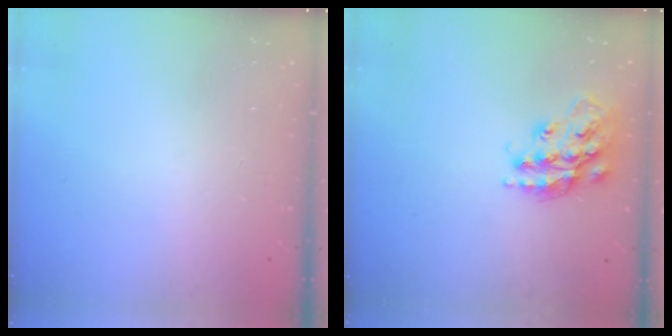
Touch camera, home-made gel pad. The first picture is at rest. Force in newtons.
{"total": 19.7, "press": 19.6, "slide": 1.4}